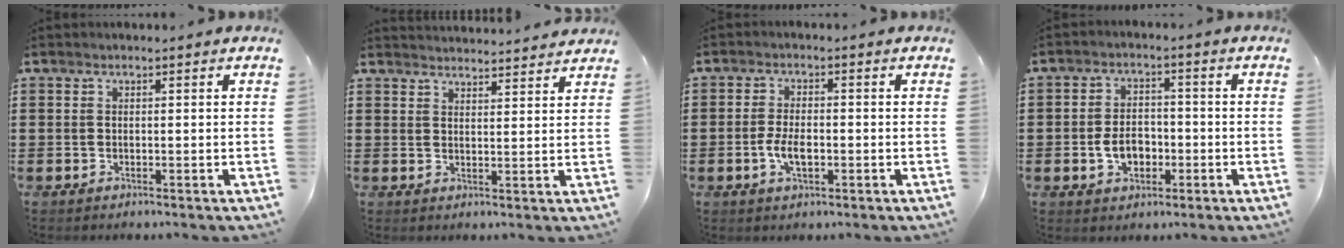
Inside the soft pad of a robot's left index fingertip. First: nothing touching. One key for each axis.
{"total": 3.0, "fx": 3.0, "fy": -0.2, "fz": -0.2, "tx": 0.002, "ty": -0.018, "tz": 0.054}
{"total": 4.3, "fx": -1.1, "fy": 1.9, "fz": 3.7, "tx": -0.086, "ty": -0.002, "tz": -0.025}
{"total": 5.2, "fx": -1.7, "fy": 3.4, "fz": 3.6, "tx": -0.065, "ty": 0.002, "tz": -0.035}